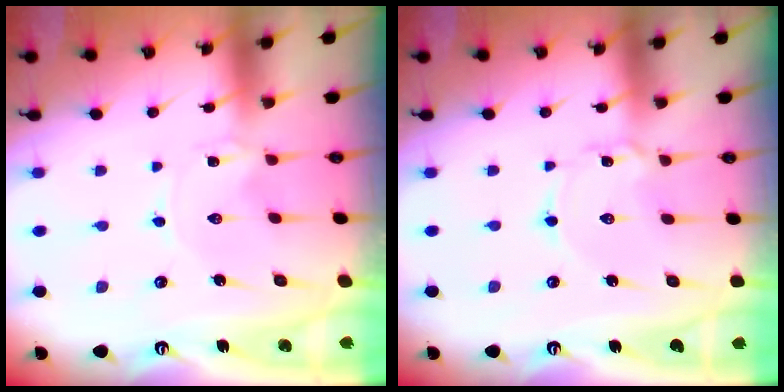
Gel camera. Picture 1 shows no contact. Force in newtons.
{"total": 1.2, "press": 1.2, "slide": 0.1}